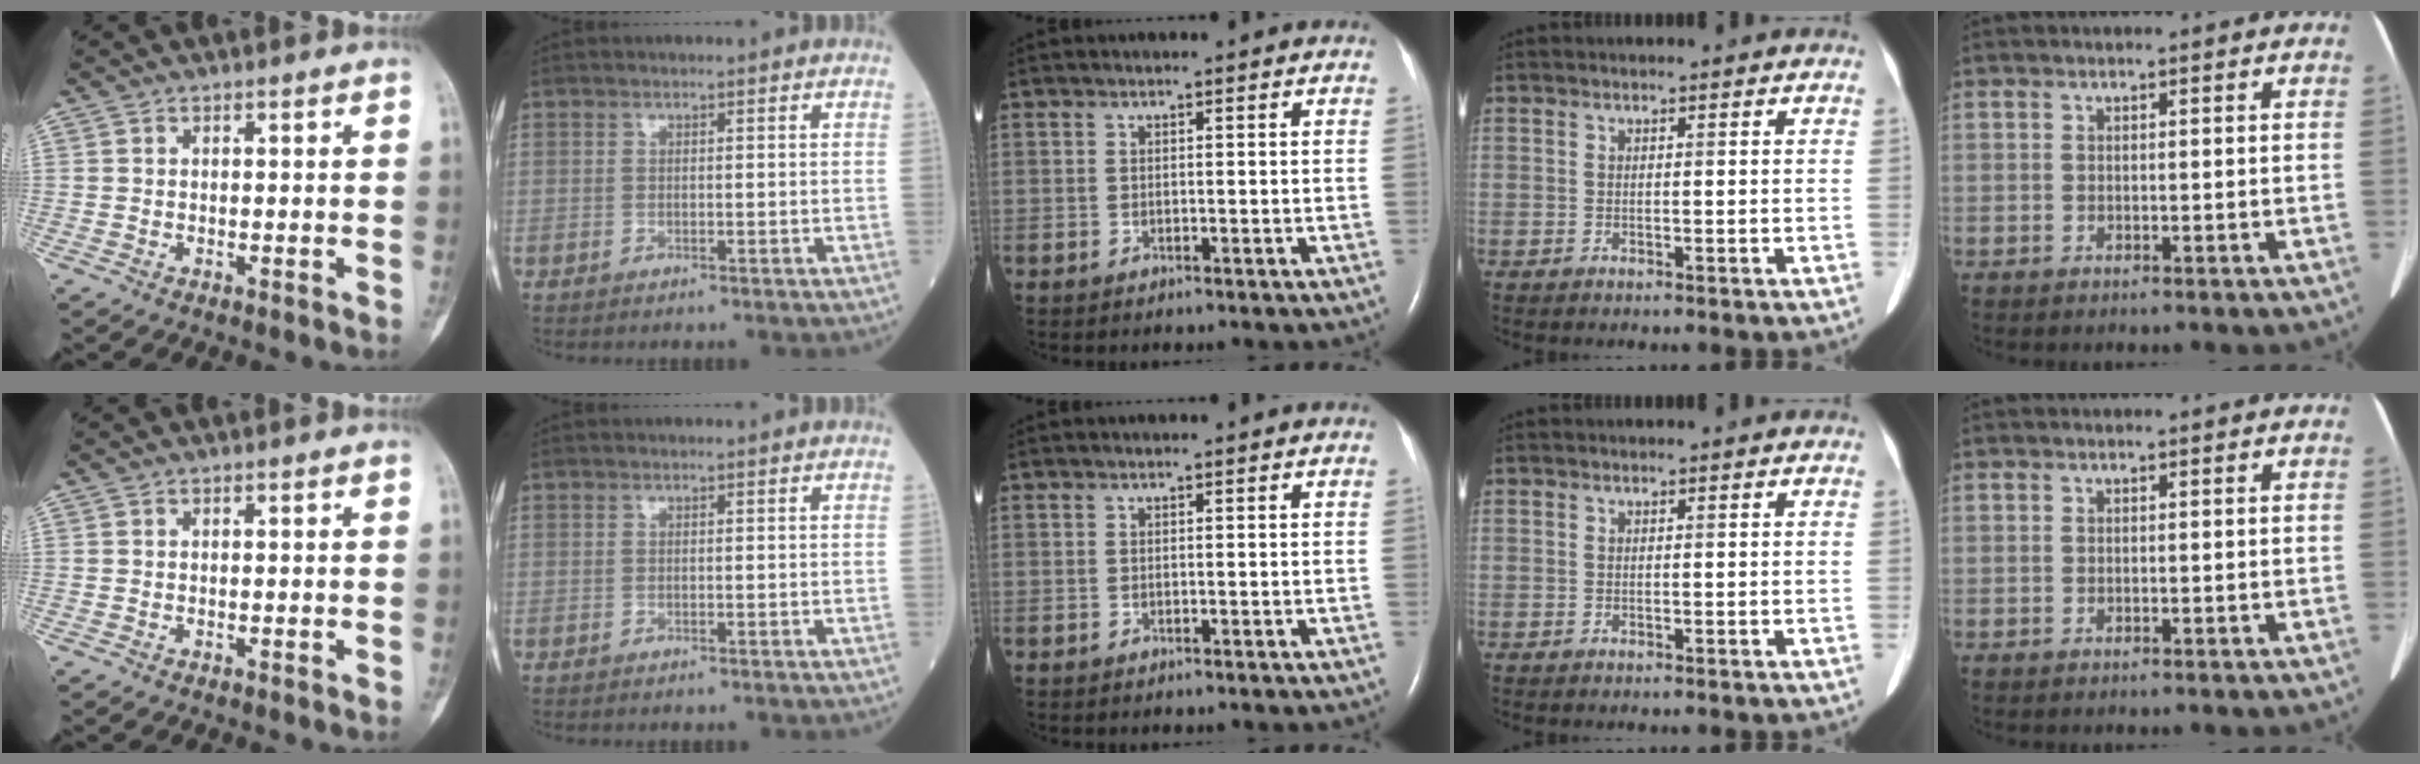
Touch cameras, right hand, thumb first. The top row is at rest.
{}